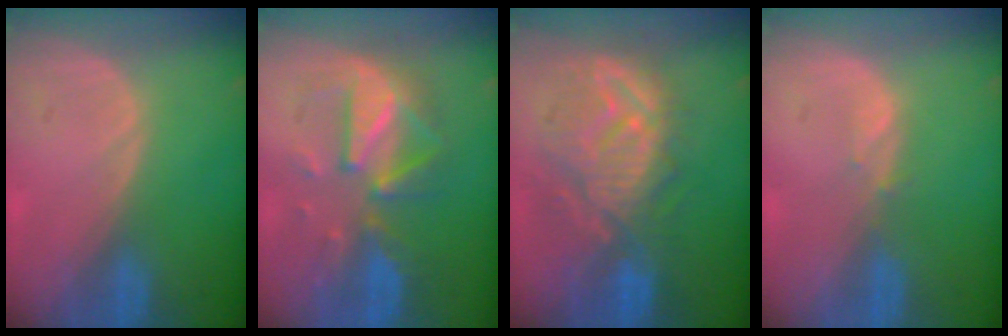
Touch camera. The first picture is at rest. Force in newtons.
{"total": 8.2, "press": 8.2, "slide": 0.1}
{"total": 10.7, "press": 10.2, "slide": 3.5}
{"total": 0.8, "press": 0.8, "slide": 0.3}